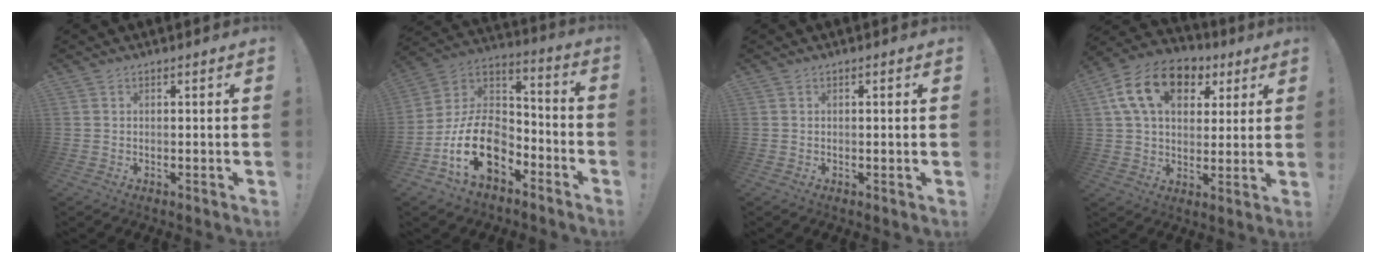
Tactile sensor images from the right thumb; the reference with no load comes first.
{"total": 19.8, "force": [-8.9, 12.9, 12.1], "torque": [-0.233, 0.050, -0.145]}
{"total": 0.6, "force": [-0.1, -0.1, 0.6], "torque": [-0.010, -0.001, -0.002]}
{"total": 17.1, "force": [7.0, 11.5, 10.5], "torque": [-0.175, -0.014, 0.131]}